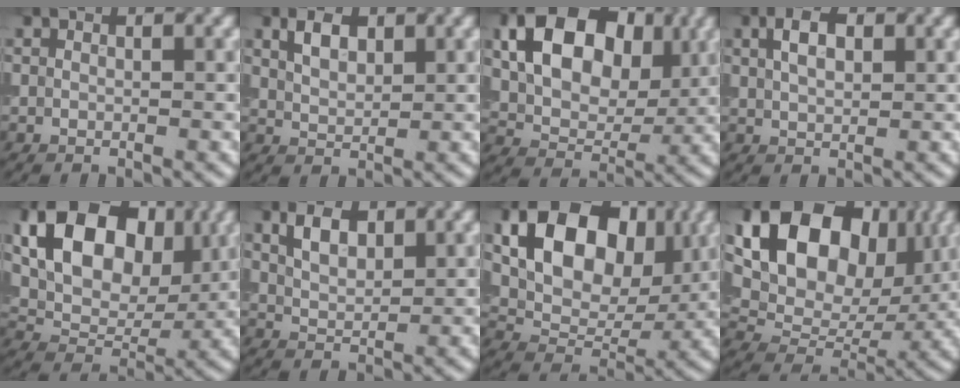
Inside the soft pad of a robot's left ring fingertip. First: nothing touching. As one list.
[{"total": 2.6, "force": [1.3, 1.5, 1.6], "torque": [-0.033, 0.003, 0.027]}, {"total": 11.0, "force": [2.9, 7.5, 7.4], "torque": [-0.127, 0.003, 0.043]}, {"total": 3.1, "force": [1.1, 1.8, 2.3], "torque": [-0.045, 0.006, 0.021]}, {"total": 11.4, "force": [3.5, 7.6, 7.7], "torque": [-0.131, 0.002, 0.057]}, {"total": 3.1, "force": [1.6, 1.7, 2.0], "torque": [-0.042, 0.003, 0.032]}, {"total": 11.7, "force": [3.6, 7.9, 7.9], "torque": [-0.135, -0.002, 0.060]}, {"total": 17.2, "force": [6.2, 11.9, 10.7], "torque": [-0.193, 0.046, 0.112]}]